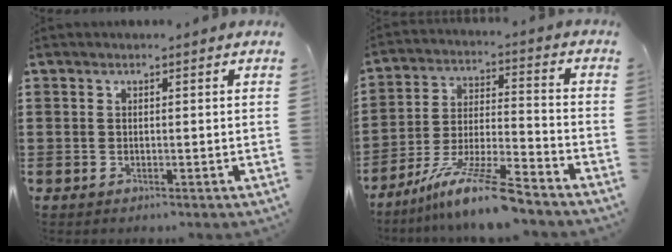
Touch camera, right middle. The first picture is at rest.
{"total": 11.1, "force": [-8.7, 0.8, 6.8], "torque": [-0.137, 0.006, -0.172]}